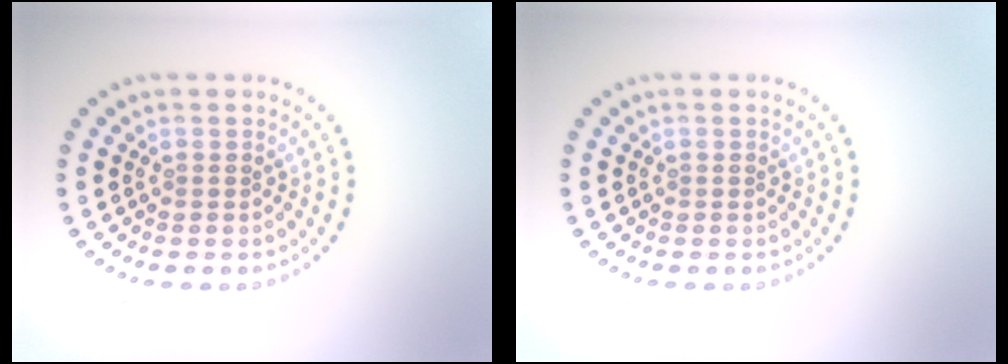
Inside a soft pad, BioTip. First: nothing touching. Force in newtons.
{"total": 0.0}